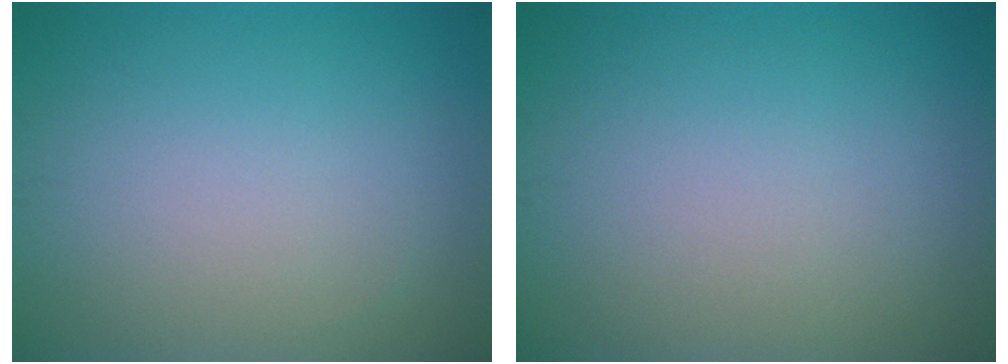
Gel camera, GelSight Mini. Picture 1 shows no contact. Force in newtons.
{"total": 0.0}